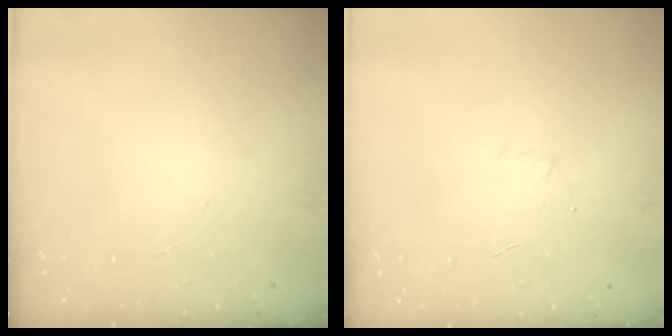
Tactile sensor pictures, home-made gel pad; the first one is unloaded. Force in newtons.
{"total": 3.0, "press": 2.9, "slide": 0.7}